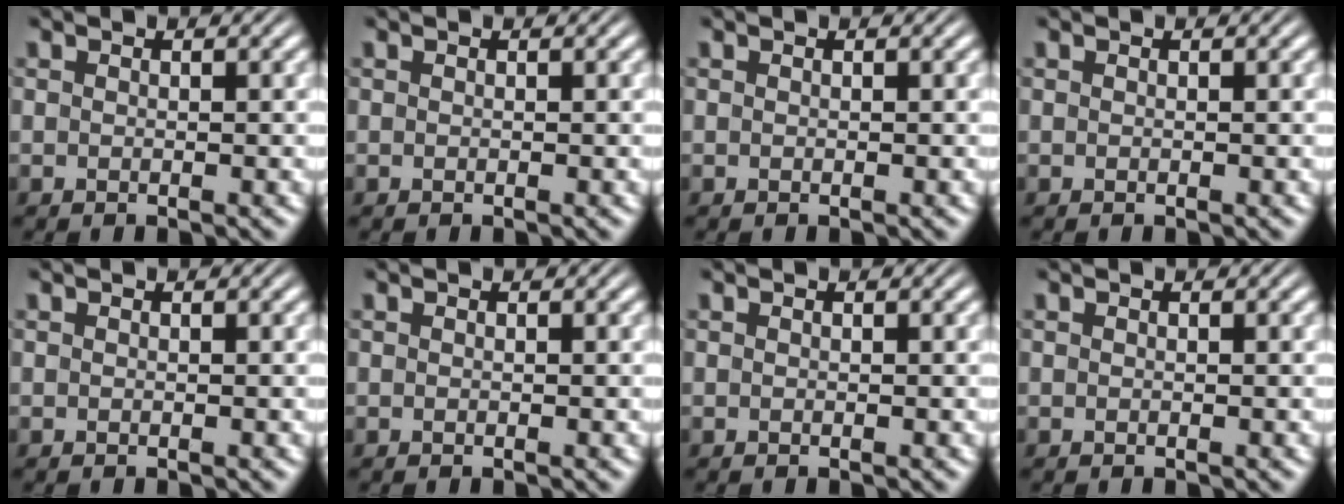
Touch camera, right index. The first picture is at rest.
{"total": 0.0}
{"total": 0.0}
{"total": 0.0}
{"total": 0.0}
{"total": 0.0}
{"total": 0.0}
{"total": 0.0}